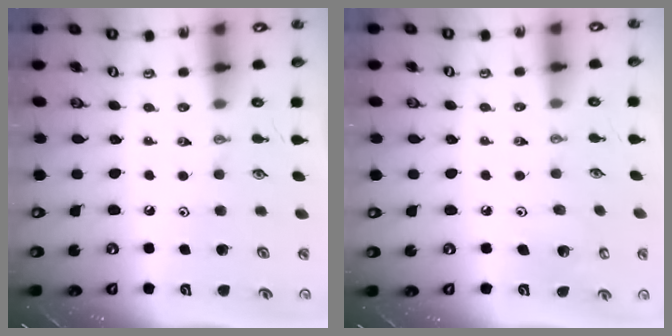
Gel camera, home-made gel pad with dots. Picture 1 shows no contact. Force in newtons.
{"total": 5.1, "press": 5.1, "slide": 0.4}